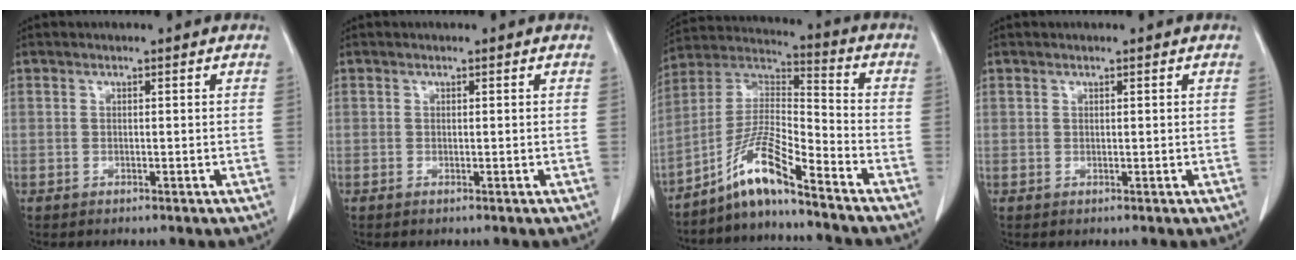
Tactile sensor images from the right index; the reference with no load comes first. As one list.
[{"total": 0.0}, {"total": 10.1, "force": [-7.6, 0.2, 6.6], "torque": [-0.134, 0.010, -0.147]}, {"total": 0.0}]